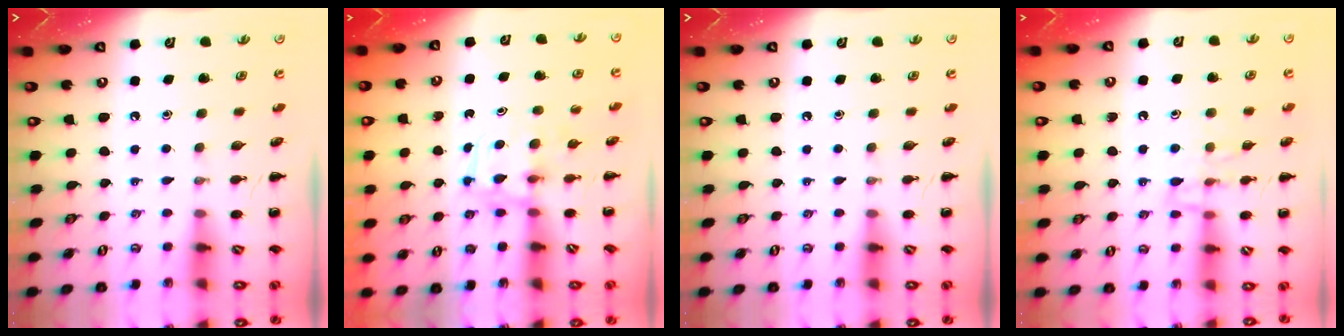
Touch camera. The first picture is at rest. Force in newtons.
{"total": 3.8, "press": 3.8, "slide": 0.6}
{"total": 0.0}
{"total": 10.3, "press": 10.3, "slide": 0.5}